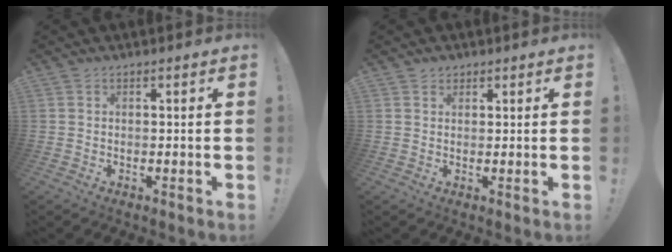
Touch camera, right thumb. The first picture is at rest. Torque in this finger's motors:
{"motor_torque": [0.00, 0.00, 0.01, -0.01, 0.00]}